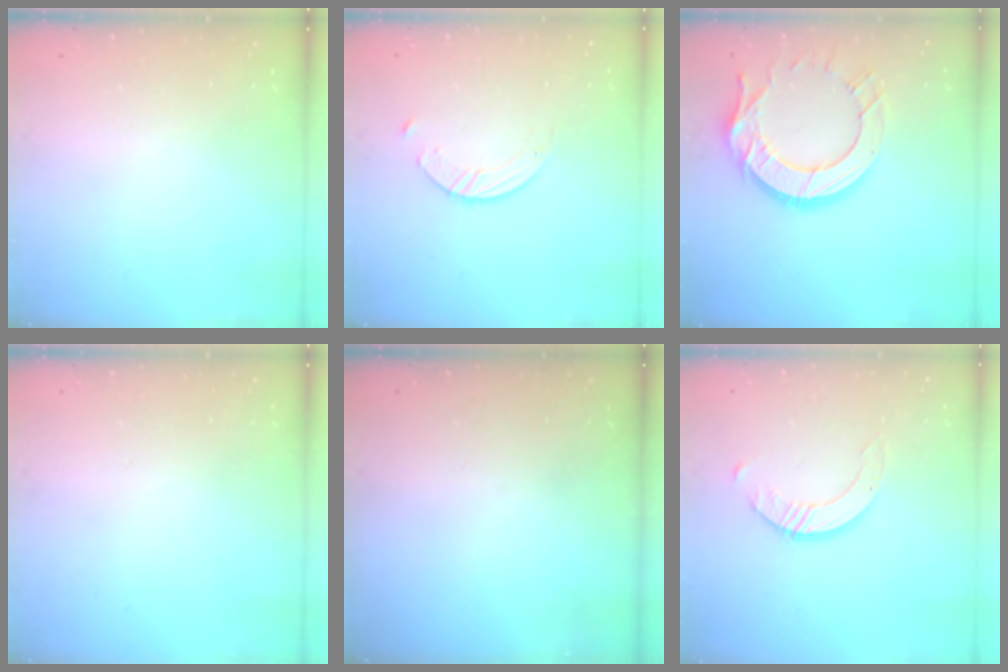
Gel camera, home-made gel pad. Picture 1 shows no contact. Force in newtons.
{"total": 1.4, "press": 1.4, "slide": 0.2}
{"total": 14.7, "press": 14.6, "slide": 1.2}
{"total": 0.0}
{"total": 0.0}
{"total": 2.5, "press": 2.5, "slide": 0.3}